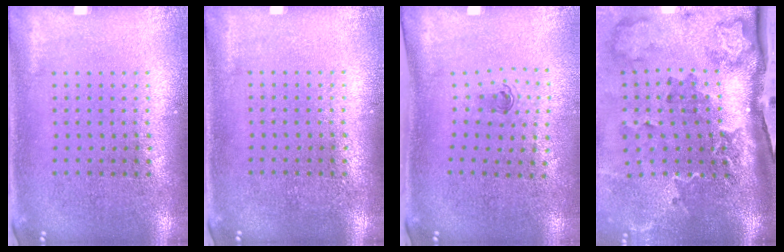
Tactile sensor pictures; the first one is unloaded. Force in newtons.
{"total": 0.0}
{"total": 0.6, "press": 0.3, "slide": 0.5}
{"total": 3.5, "press": 2.4, "slide": 2.6}